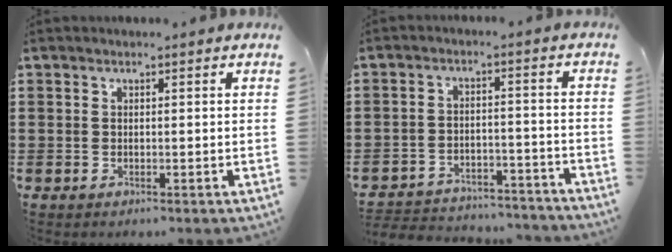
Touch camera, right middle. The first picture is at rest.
{"total": 4.3, "force": [-4.2, 0.7, 0.3], "torque": [-0.016, 0.001, -0.090]}